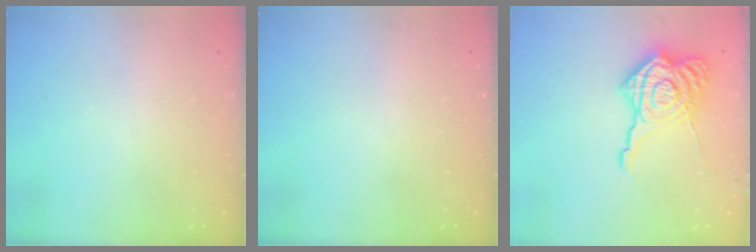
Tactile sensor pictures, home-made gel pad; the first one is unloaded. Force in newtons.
{"total": 0.0}
{"total": 16.3, "press": 16.2, "slide": 1.8}